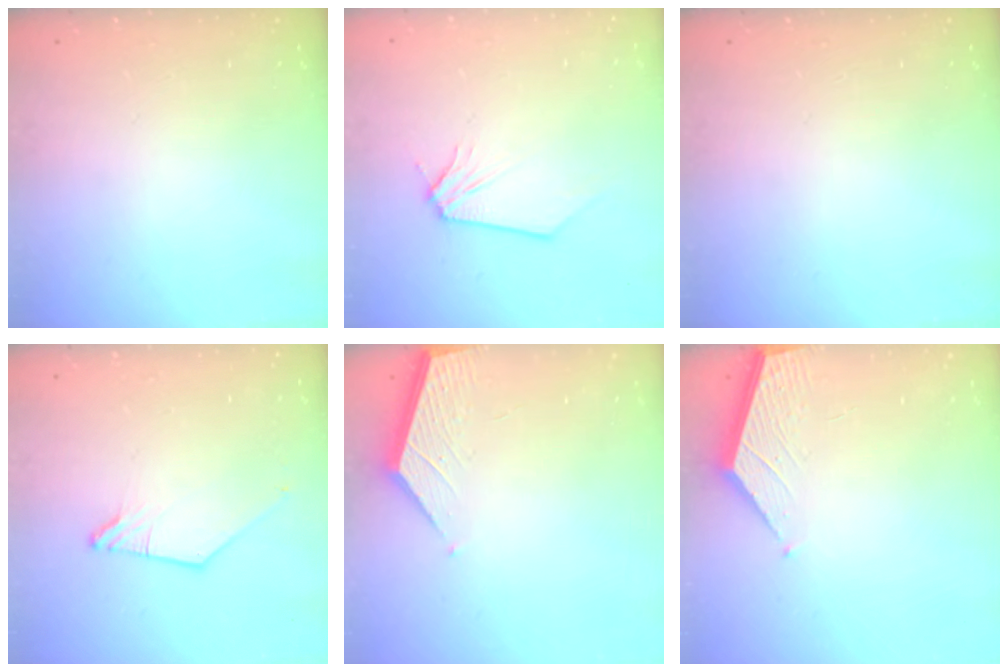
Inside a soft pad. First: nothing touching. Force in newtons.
{"total": 0.0}
{"total": 0.0}
{"total": 0.0}
{"total": 2.2, "press": 2.2, "slide": 0.2}
{"total": 2.1, "press": 2.1, "slide": 0.2}